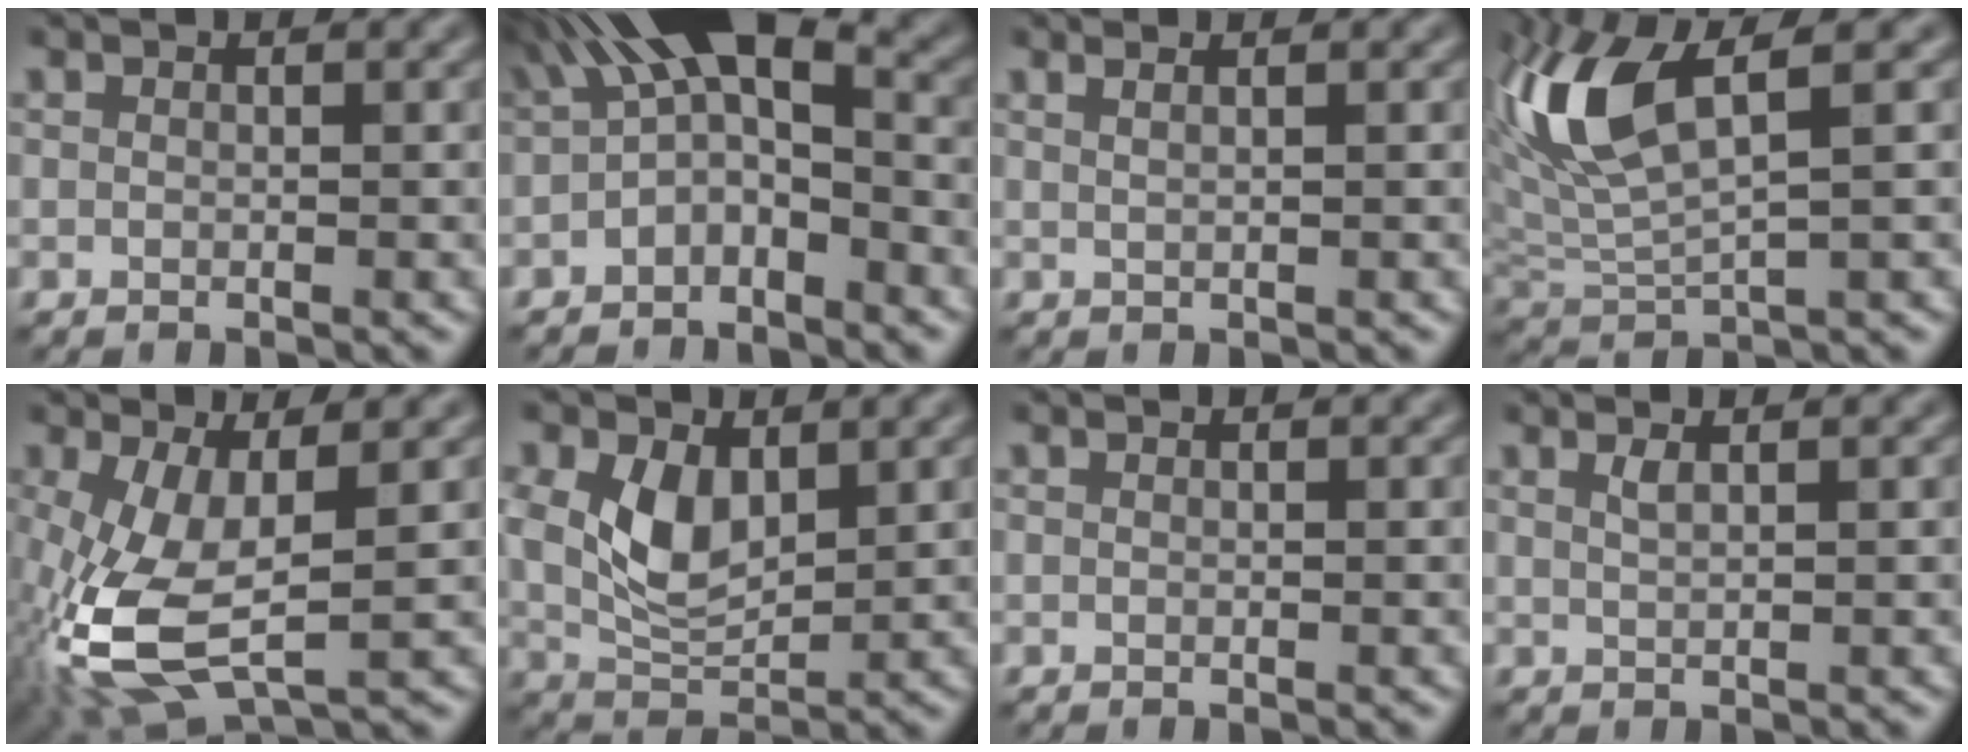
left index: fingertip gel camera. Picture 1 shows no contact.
{"total": 7.3, "force": [-0.4, 3.4, 6.5], "torque": [-0.110, 0.023, -0.027]}
{"total": 2.0, "force": [1.2, 1.0, 1.3], "torque": [-0.002, -0.003, -0.007]}
{"total": 8.2, "force": [3.6, 2.8, 6.9], "torque": [-0.158, 0.010, 0.069]}
{"total": 10.3, "force": [-2.0, 4.7, 8.9], "torque": [-0.225, -0.020, -0.034]}
{"total": 6.0, "force": [1.4, 3.7, 4.5], "torque": [-0.103, -0.002, 0.031]}
{"total": 0.0}
{"total": 1.0, "force": [0.6, 0.3, 0.8], "torque": [-0.013, 0.002, 0.009]}